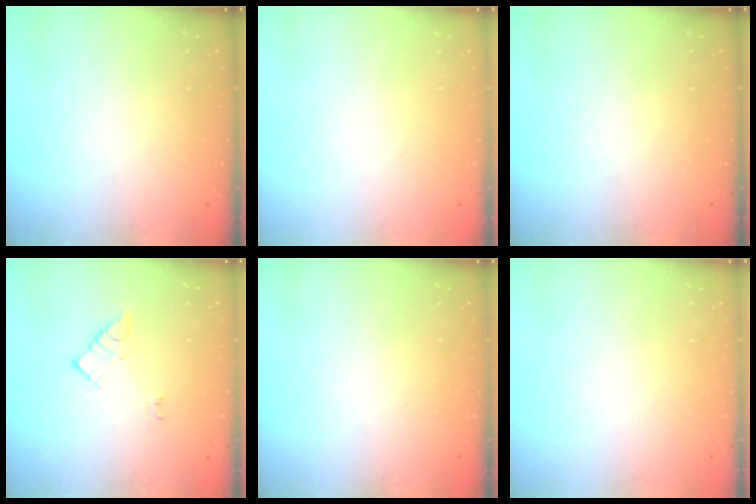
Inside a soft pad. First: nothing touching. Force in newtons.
{"total": 1.6, "press": 1.6, "slide": 0.1}
{"total": 0.0}
{"total": 8.5, "press": 8.5, "slide": 0.6}
{"total": 2.2, "press": 2.1, "slide": 0.4}
{"total": 1.6, "press": 1.6, "slide": 0.1}